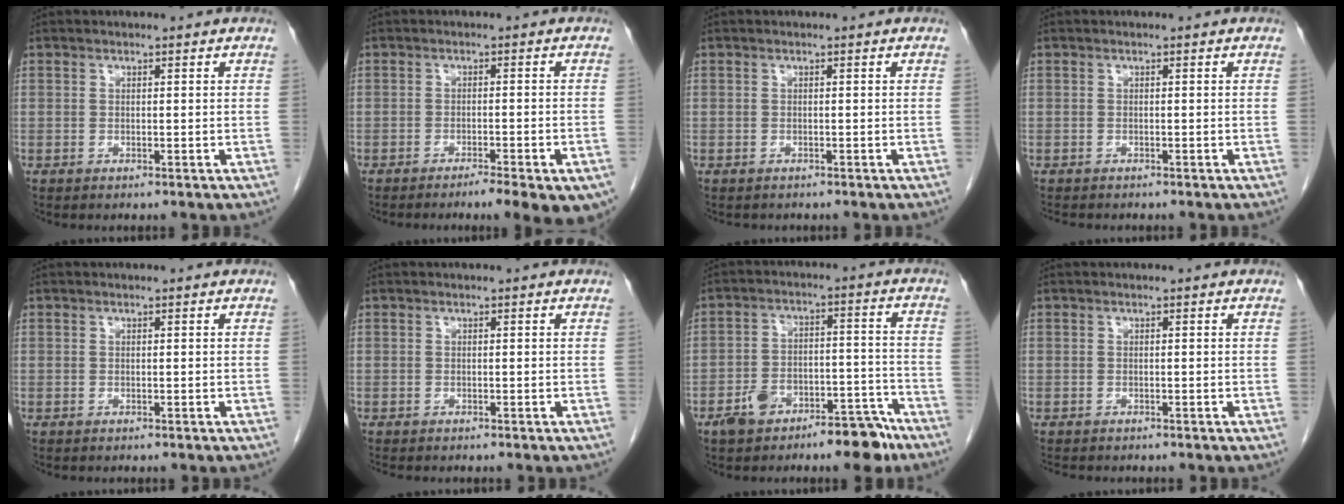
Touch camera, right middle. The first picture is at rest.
{"total": 9.9, "force": [-6.9, 1.4, 7.0], "torque": [-0.062, -0.005, -0.092]}
{"total": 1.0, "force": [-0.9, 0.4, 0.2], "torque": [-0.015, -0.003, -0.012]}
{"total": 2.7, "force": [-2.3, 0.7, 1.1], "torque": [-0.022, -0.009, -0.030]}
{"total": 0.0}
{"total": 1.8, "force": [-1.6, 0.4, 0.7], "torque": [-0.018, -0.007, -0.021]}
{"total": 9.5, "force": [-6.9, 3.9, 5.2], "torque": [-0.075, 0.030, -0.109]}
{"total": 2.7, "force": [-2.3, 0.8, 1.1], "torque": [-0.022, -0.008, -0.030]}